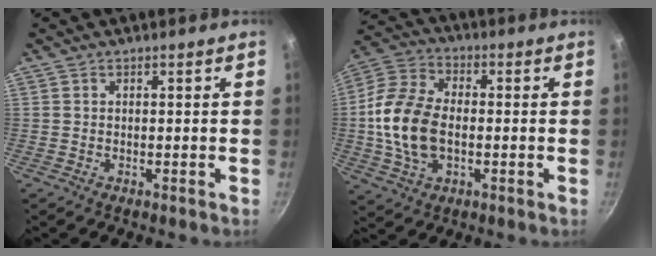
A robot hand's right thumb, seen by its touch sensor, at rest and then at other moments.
{"total": 14.6, "force": [-1.1, 9.4, 11.2], "torque": [-0.207, 0.021, -0.033]}